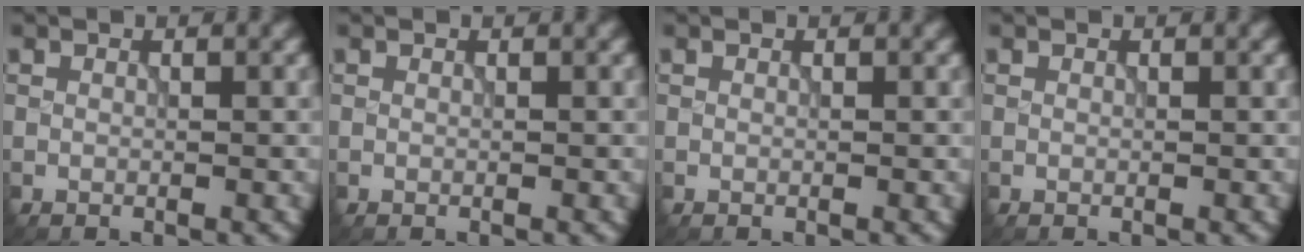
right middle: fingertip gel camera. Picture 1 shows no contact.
{"total": 0.0}
{"total": 0.0}
{"total": 0.0}